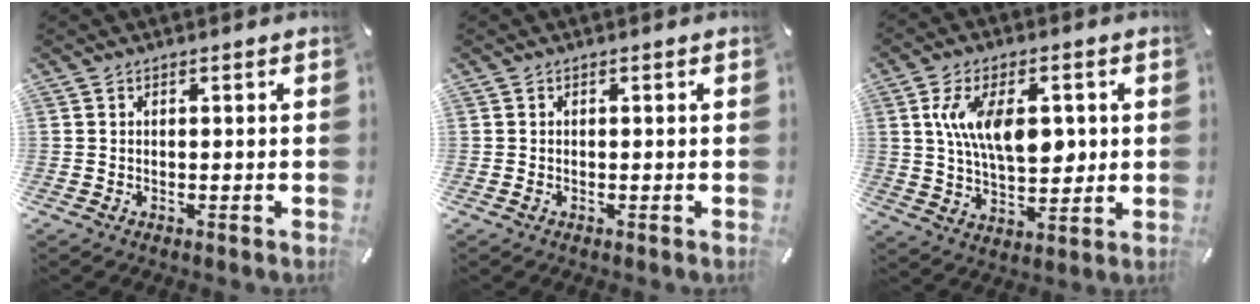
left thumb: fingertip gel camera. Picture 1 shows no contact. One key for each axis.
{"total": 0.5, "fx": -0.2, "fy": 0.2, "fz": 0.4, "tx": -0.007, "ty": -0.002, "tz": -0.004}
{"total": 14.3, "fx": 2.7, "fy": 7.8, "fz": 11.7, "tx": -0.215, "ty": -0.006, "tz": 0.042}